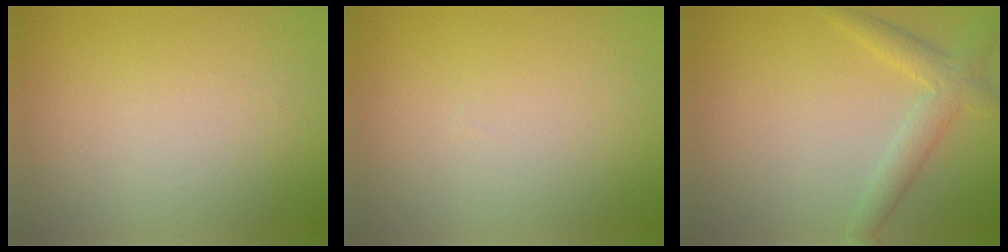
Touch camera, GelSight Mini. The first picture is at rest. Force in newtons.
{"total": 0.0}
{"total": 3.0, "press": 3.0, "slide": 0.3}